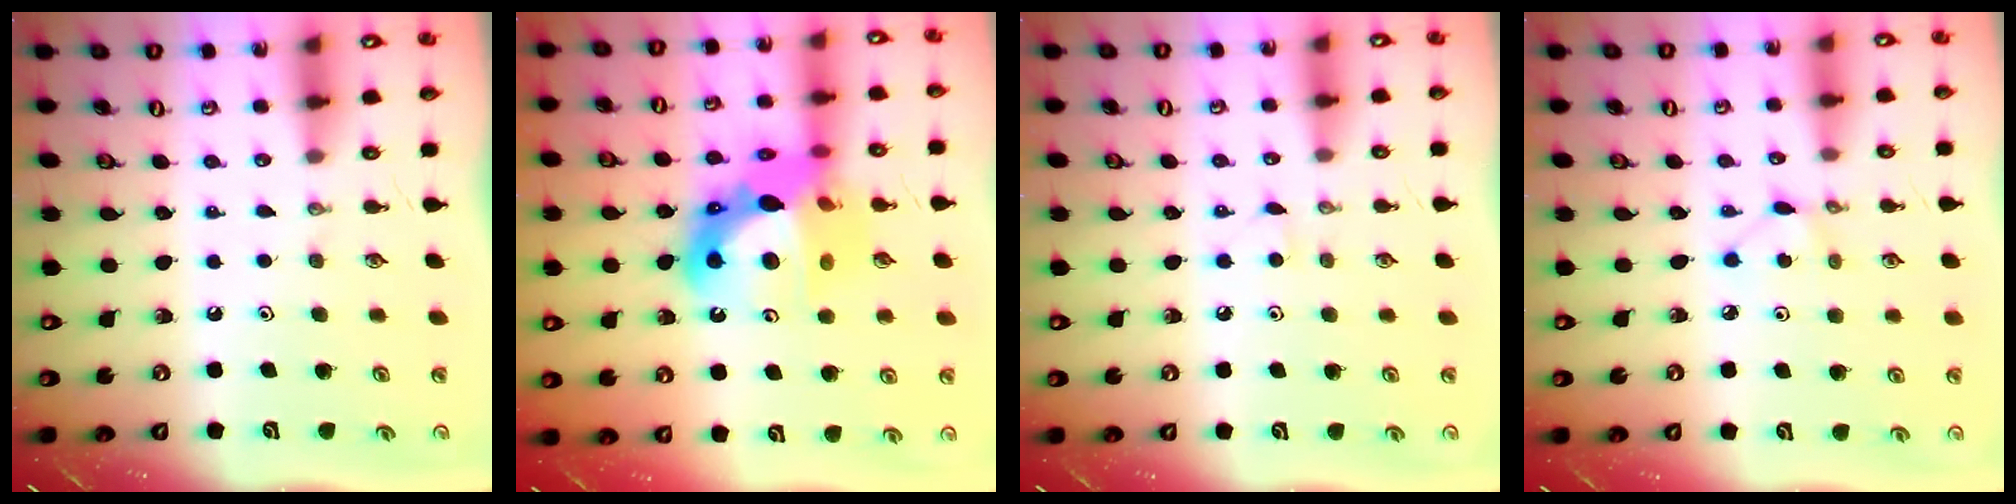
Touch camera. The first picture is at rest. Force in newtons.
{"total": 19.3, "press": 19.2, "slide": 1.8}
{"total": 2.9, "press": 2.9, "slide": 0.4}
{"total": 2.8, "press": 2.8, "slide": 0.3}